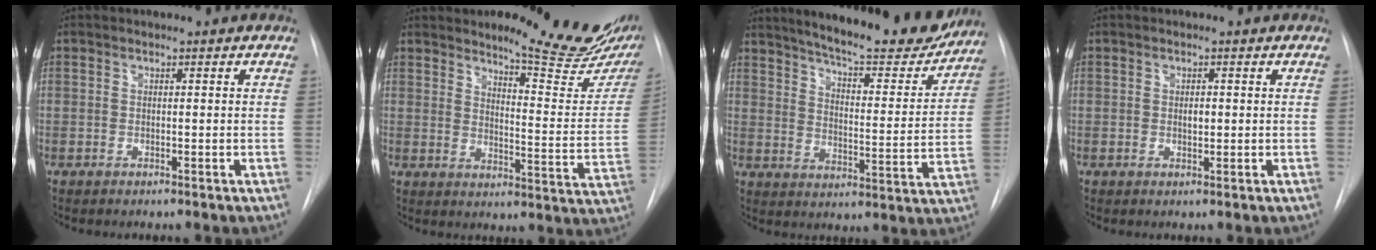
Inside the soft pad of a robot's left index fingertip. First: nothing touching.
{"total": 16.1, "force": [13.3, 2.3, 8.8], "torque": [-0.104, -0.083, 0.160]}
{"total": 21.5, "force": [19.0, 3.5, 9.5], "torque": [-0.143, -0.047, 0.247]}
{"total": 1.3, "force": [-0.7, 0.6, 1.0], "torque": [-0.016, -0.007, -0.008]}